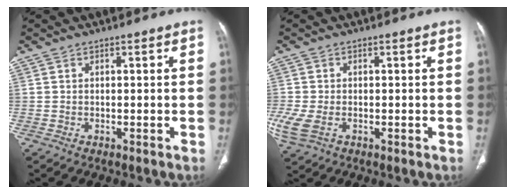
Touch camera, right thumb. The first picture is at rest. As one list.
[{"total": 5.5, "force": [-1.4, 3.3, 4.1], "torque": [-0.115, -0.004, -0.024]}]